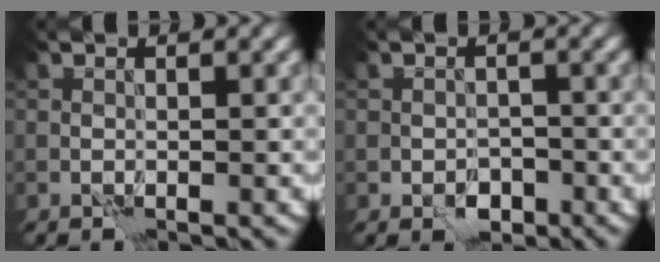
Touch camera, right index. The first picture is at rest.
{"total": 1.7, "force": [-0.9, 1.3, 0.7], "torque": [-0.005, -0.001, -0.014]}